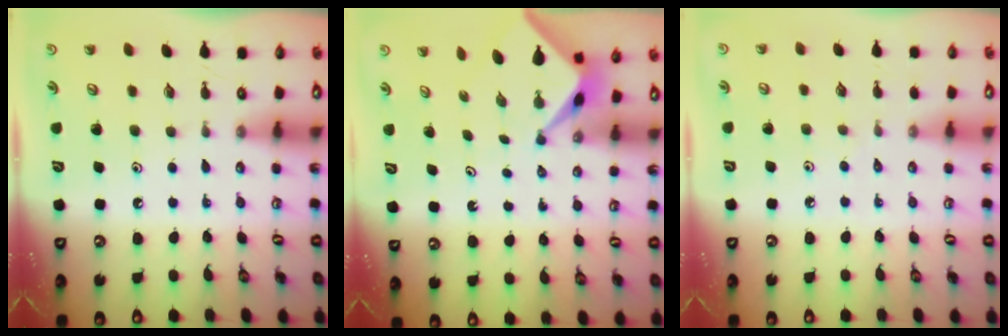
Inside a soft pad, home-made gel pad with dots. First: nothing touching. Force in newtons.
{"total": 2.3, "press": 2.3, "slide": 0.3}
{"total": 3.3, "press": 3.3, "slide": 0.6}